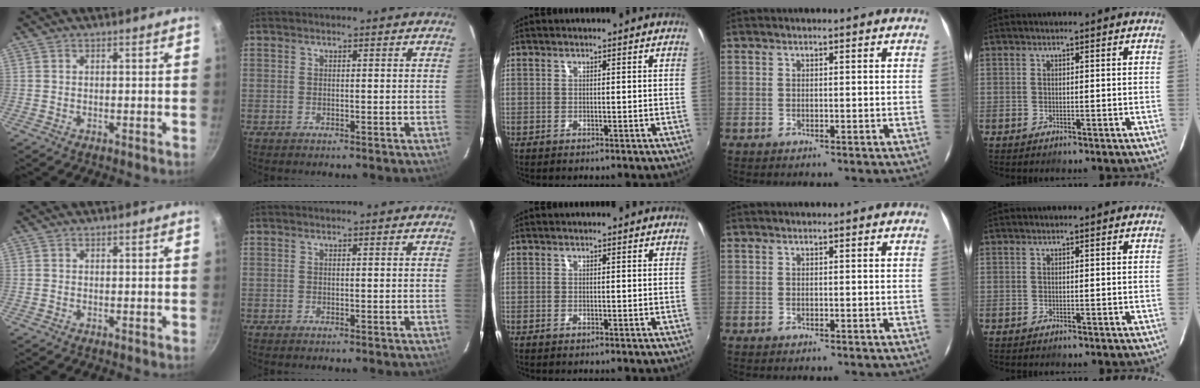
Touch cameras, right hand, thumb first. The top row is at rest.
{}